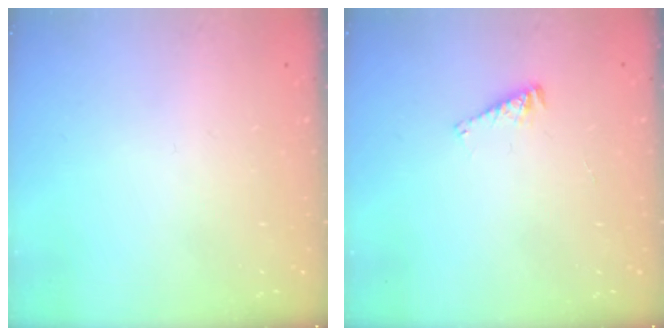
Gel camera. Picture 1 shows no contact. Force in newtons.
{"total": 2.6, "press": 2.6, "slide": 0.3}